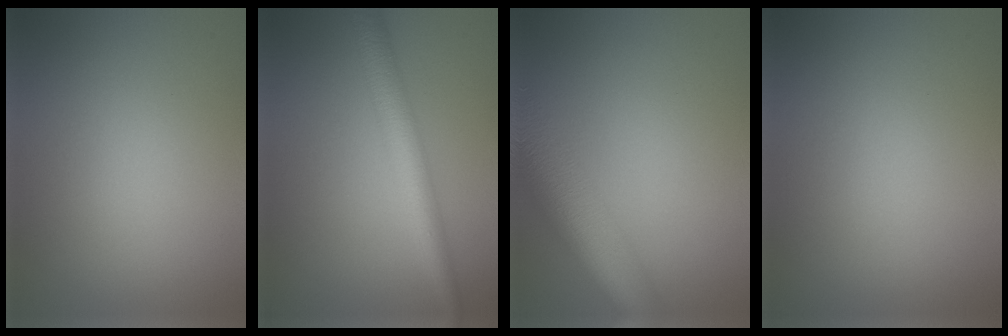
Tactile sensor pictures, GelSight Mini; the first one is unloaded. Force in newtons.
{"total": 4.6, "press": 4.6, "slide": 0.0}
{"total": 9.8, "press": 9.8, "slide": 0.4}
{"total": 0.0}